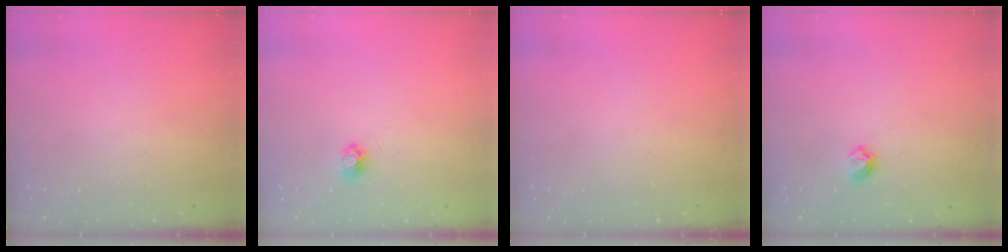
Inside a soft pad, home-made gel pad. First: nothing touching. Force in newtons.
{"total": 3.9, "press": 3.9, "slide": 0.5}
{"total": 0.0}
{"total": 5.5, "press": 5.5, "slide": 0.8}